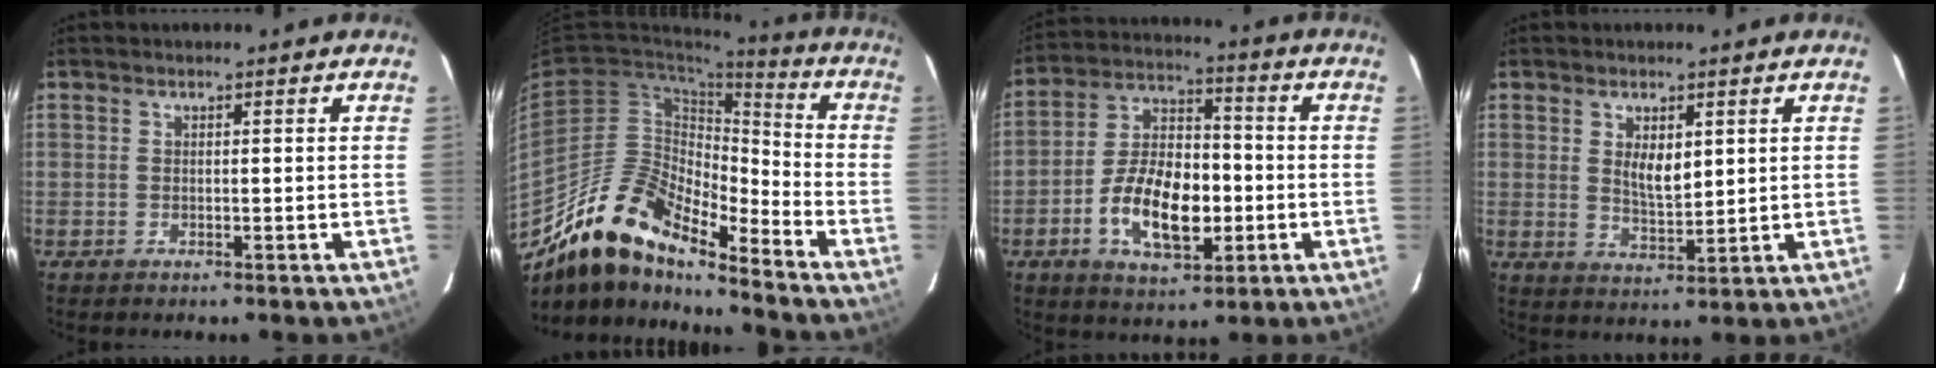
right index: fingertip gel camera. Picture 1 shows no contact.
{"total": 17.4, "force": [-14.4, 5.0, 8.4], "torque": [-0.146, -0.003, -0.276]}
{"total": 14.4, "force": [-4.0, 7.6, 11.5], "torque": [-0.223, 0.014, -0.062]}
{"total": 5.3, "force": [1.6, 2.5, 4.3], "torque": [-0.070, -0.004, 0.034]}